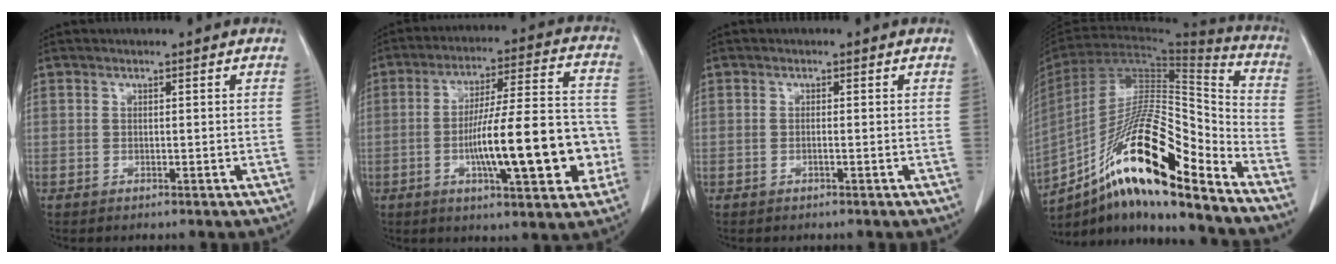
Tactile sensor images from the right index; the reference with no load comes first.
{"total": 18.1, "force": [-4.1, 3.3, 17.3], "torque": [-0.274, 0.018, -0.057]}
{"total": 0.5, "force": [-0.2, 0.0, 0.5], "torque": [-0.009, 0.001, -0.003]}
{"total": 22.9, "force": [-14.4, 3.1, 17.5], "torque": [-0.314, -0.005, -0.256]}